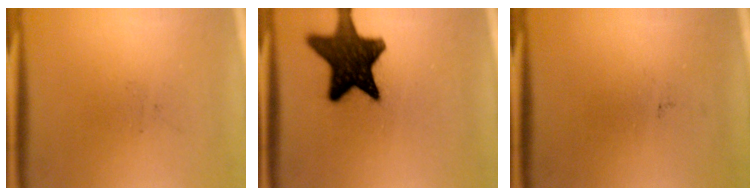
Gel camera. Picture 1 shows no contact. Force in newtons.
{"total": 15.4}
{"total": 0.0}